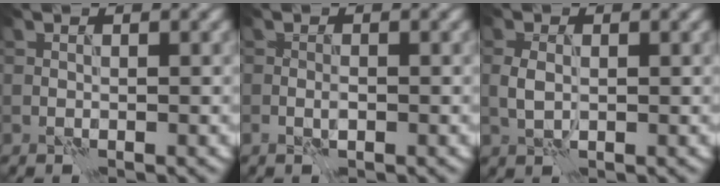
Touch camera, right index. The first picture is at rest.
{"total": 1.1, "force": [-0.4, 0.4, 0.9], "torque": [-0.018, 0.002, -0.008]}
{"total": 2.0, "force": [0.0, 1.3, 1.5], "torque": [-0.037, 0.001, 0.001]}